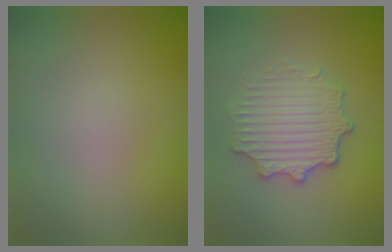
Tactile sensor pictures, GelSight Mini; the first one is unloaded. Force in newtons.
{"total": 4.5, "press": 3.7, "slide": 2.4}